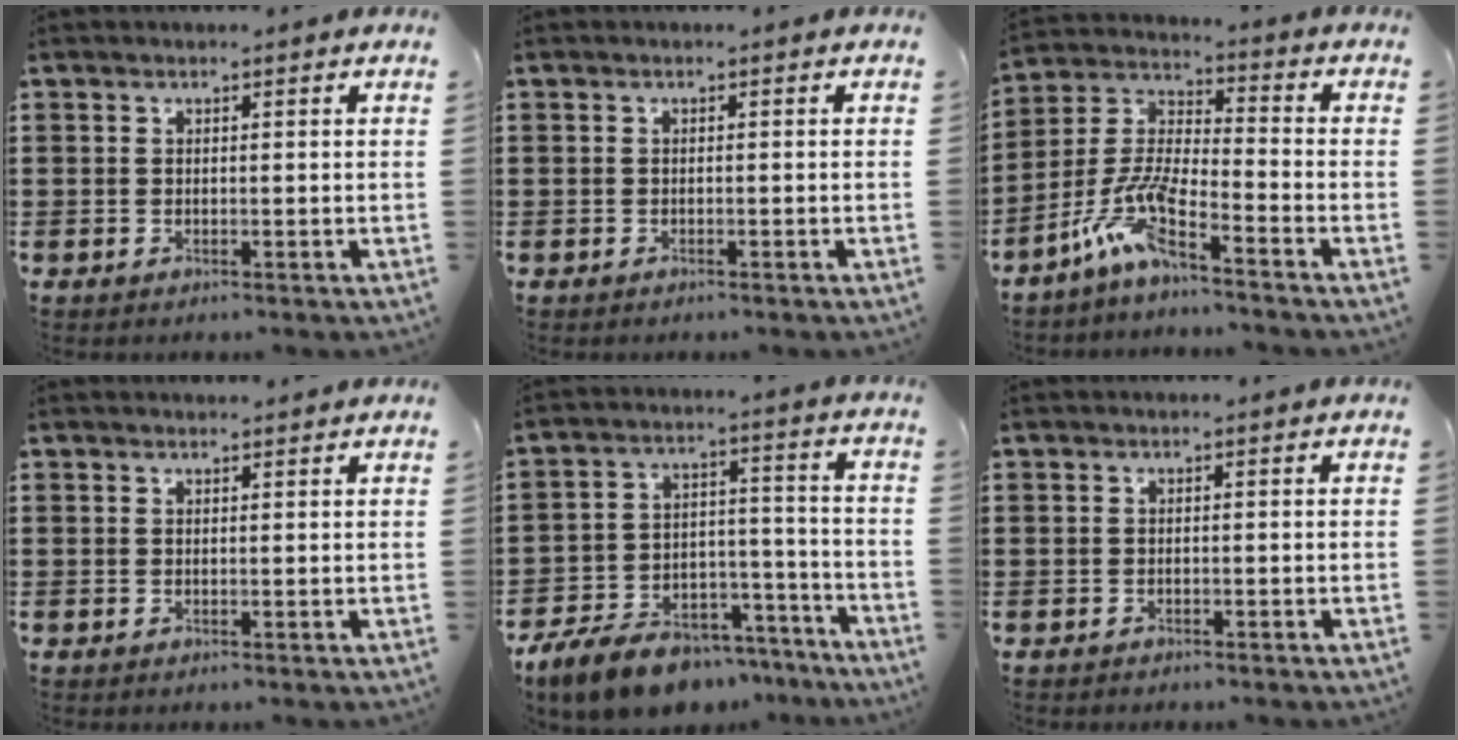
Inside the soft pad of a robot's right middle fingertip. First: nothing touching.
{"total": 0.5, "force": [-0.5, 0.3, 0.0], "torque": [0.000, 0.002, -0.011]}
{"total": 8.7, "force": [-6.6, 1.1, 5.6], "torque": [-0.138, -0.016, -0.136]}
{"total": 0.6, "force": [0.6, 0.2, 0.0], "torque": [0.005, -0.003, 0.010]}
{"total": 10.7, "force": [-9.5, 3.5, 3.5], "torque": [-0.062, 0.042, -0.180]}
{"total": 0.9, "force": [-0.6, 0.7, -0.1], "torque": [0.001, 0.003, -0.015]}